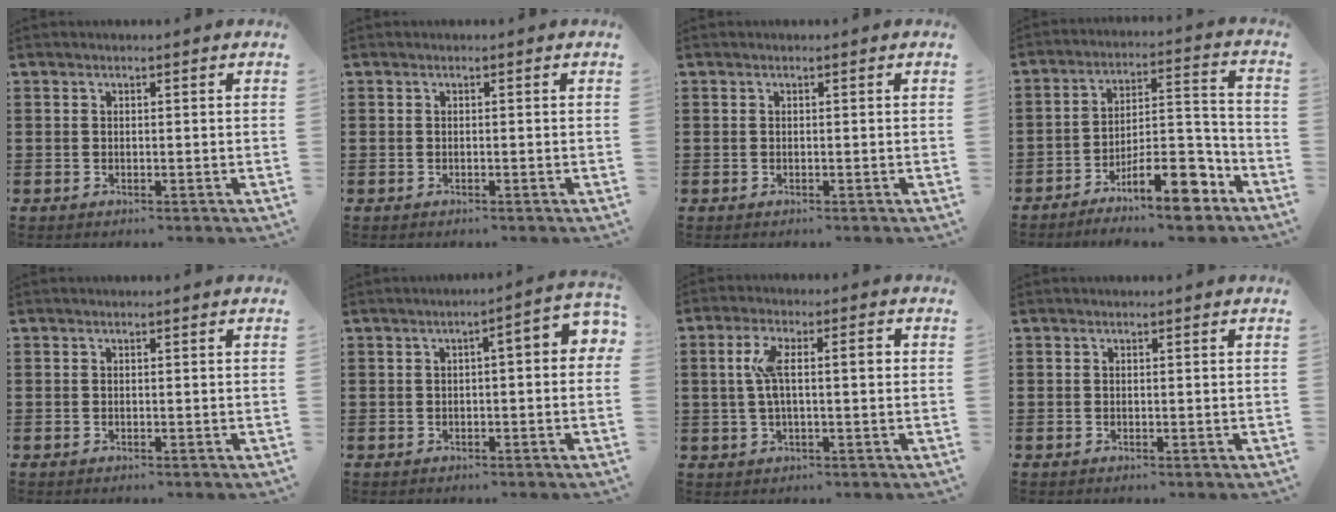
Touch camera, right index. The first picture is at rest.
{"total": 0.0}
{"total": 0.0}
{"total": 11.4, "force": [-7.5, 3.1, 8.0], "torque": [-0.119, 0.021, -0.134]}
{"total": 0.0}
{"total": 2.9, "force": [-0.3, 0.6, 2.8], "torque": [-0.045, -0.002, -0.010]}
{"total": 5.9, "force": [0.6, 1.5, 5.7], "torque": [-0.107, 0.005, 0.006]}
{"total": 0.0}